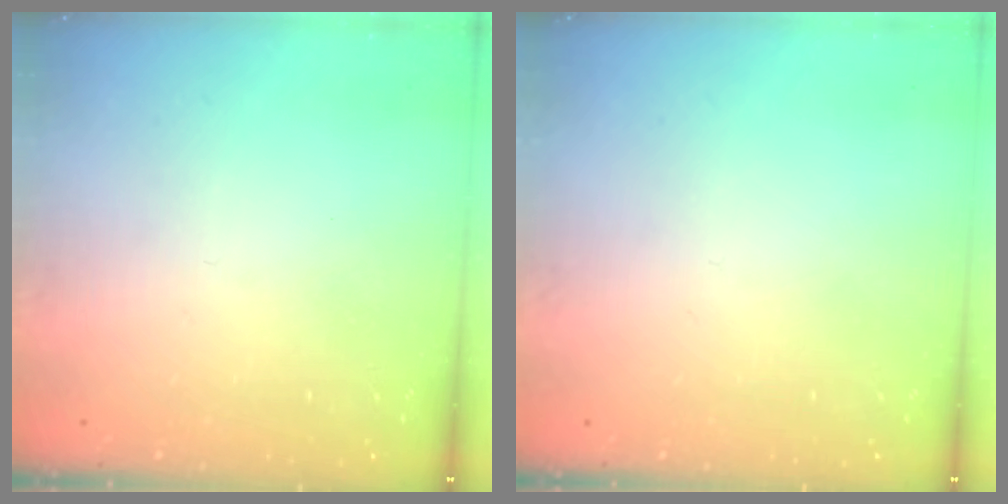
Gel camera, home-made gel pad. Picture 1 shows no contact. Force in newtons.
{"total": 0.0}